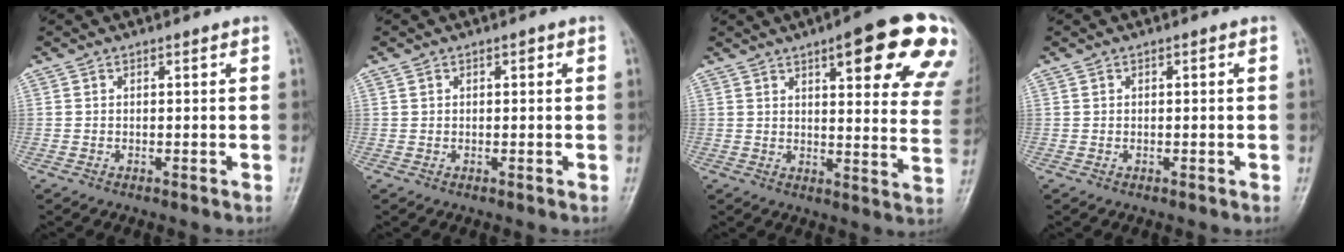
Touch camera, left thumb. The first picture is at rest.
{"total": 1.0, "force": [0.4, 0.8, 0.5], "torque": [-0.003, 0.005, 0.009]}
{"total": 21.5, "force": [11.2, 5.5, 17.5], "torque": [-0.194, -0.032, 0.129]}
{"total": 0.0}